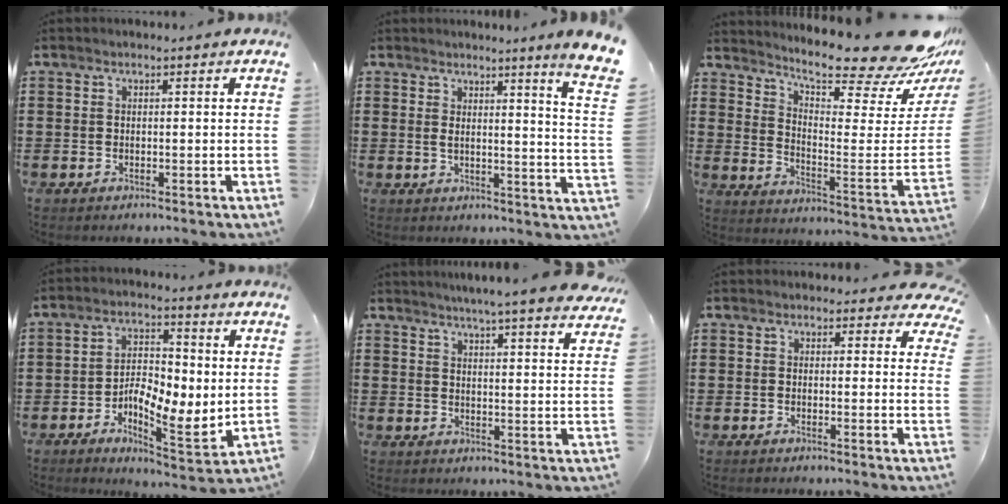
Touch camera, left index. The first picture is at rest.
{"total": 3.7, "force": [2.7, -1.1, 2.3], "torque": [-0.060, -0.028, 0.038]}
{"total": 13.5, "force": [11.5, 1.1, 6.9], "torque": [-0.120, -0.100, 0.189]}
{"total": 5.8, "force": [-0.7, 2.9, 5.0], "torque": [-0.087, -0.006, -0.018]}
{"total": 4.6, "force": [4.4, -0.5, 1.0], "torque": [-0.031, -0.028, 0.074]}
{"total": 2.2, "force": [2.0, 0.9, 0.3], "torque": [0.001, -0.007, 0.033]}